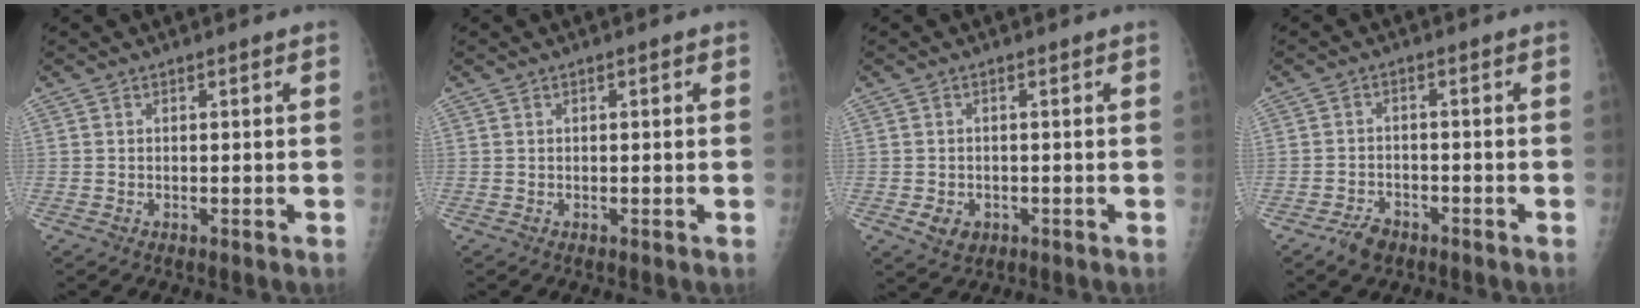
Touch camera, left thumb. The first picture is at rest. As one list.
[{"total": 0.6, "force": [0.2, 0.2, 0.5], "torque": [-0.008, 0.002, 0.002]}, {"total": 3.4, "force": [-0.9, 2.8, 1.7], "torque": [-0.020, -0.001, -0.004]}, {"total": 3.9, "force": [-2.7, 2.4, 1.5], "torque": [-0.023, 0.011, -0.043]}]